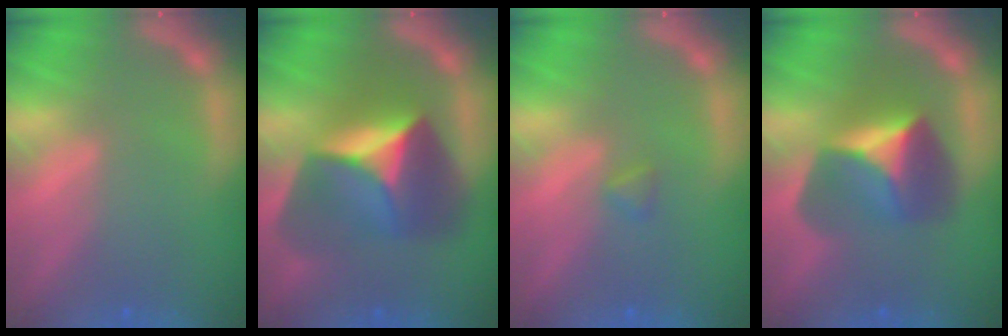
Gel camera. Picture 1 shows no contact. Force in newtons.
{"total": 9.0}
{"total": 0.9}
{"total": 6.4}